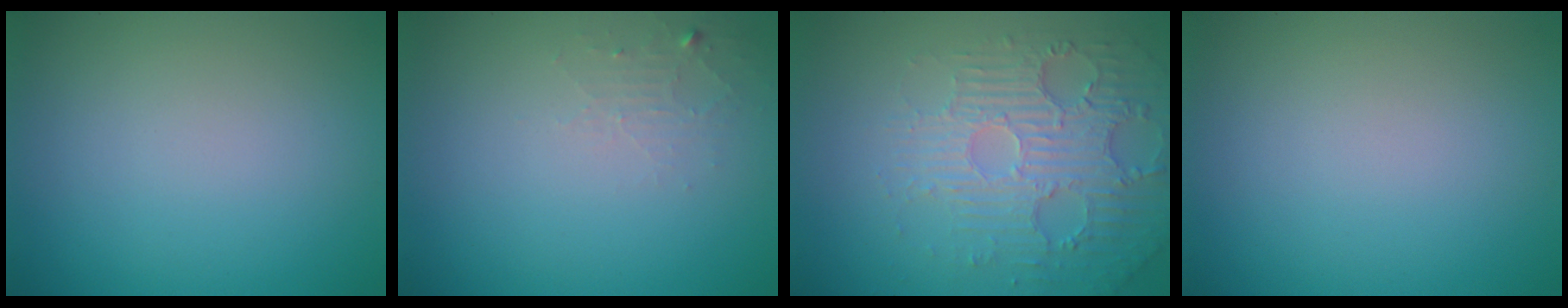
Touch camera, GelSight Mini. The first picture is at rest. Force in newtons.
{"total": 1.3, "press": 1.3, "slide": 0.2}
{"total": 4.5, "press": 3.7, "slide": 2.6}
{"total": 0.0}